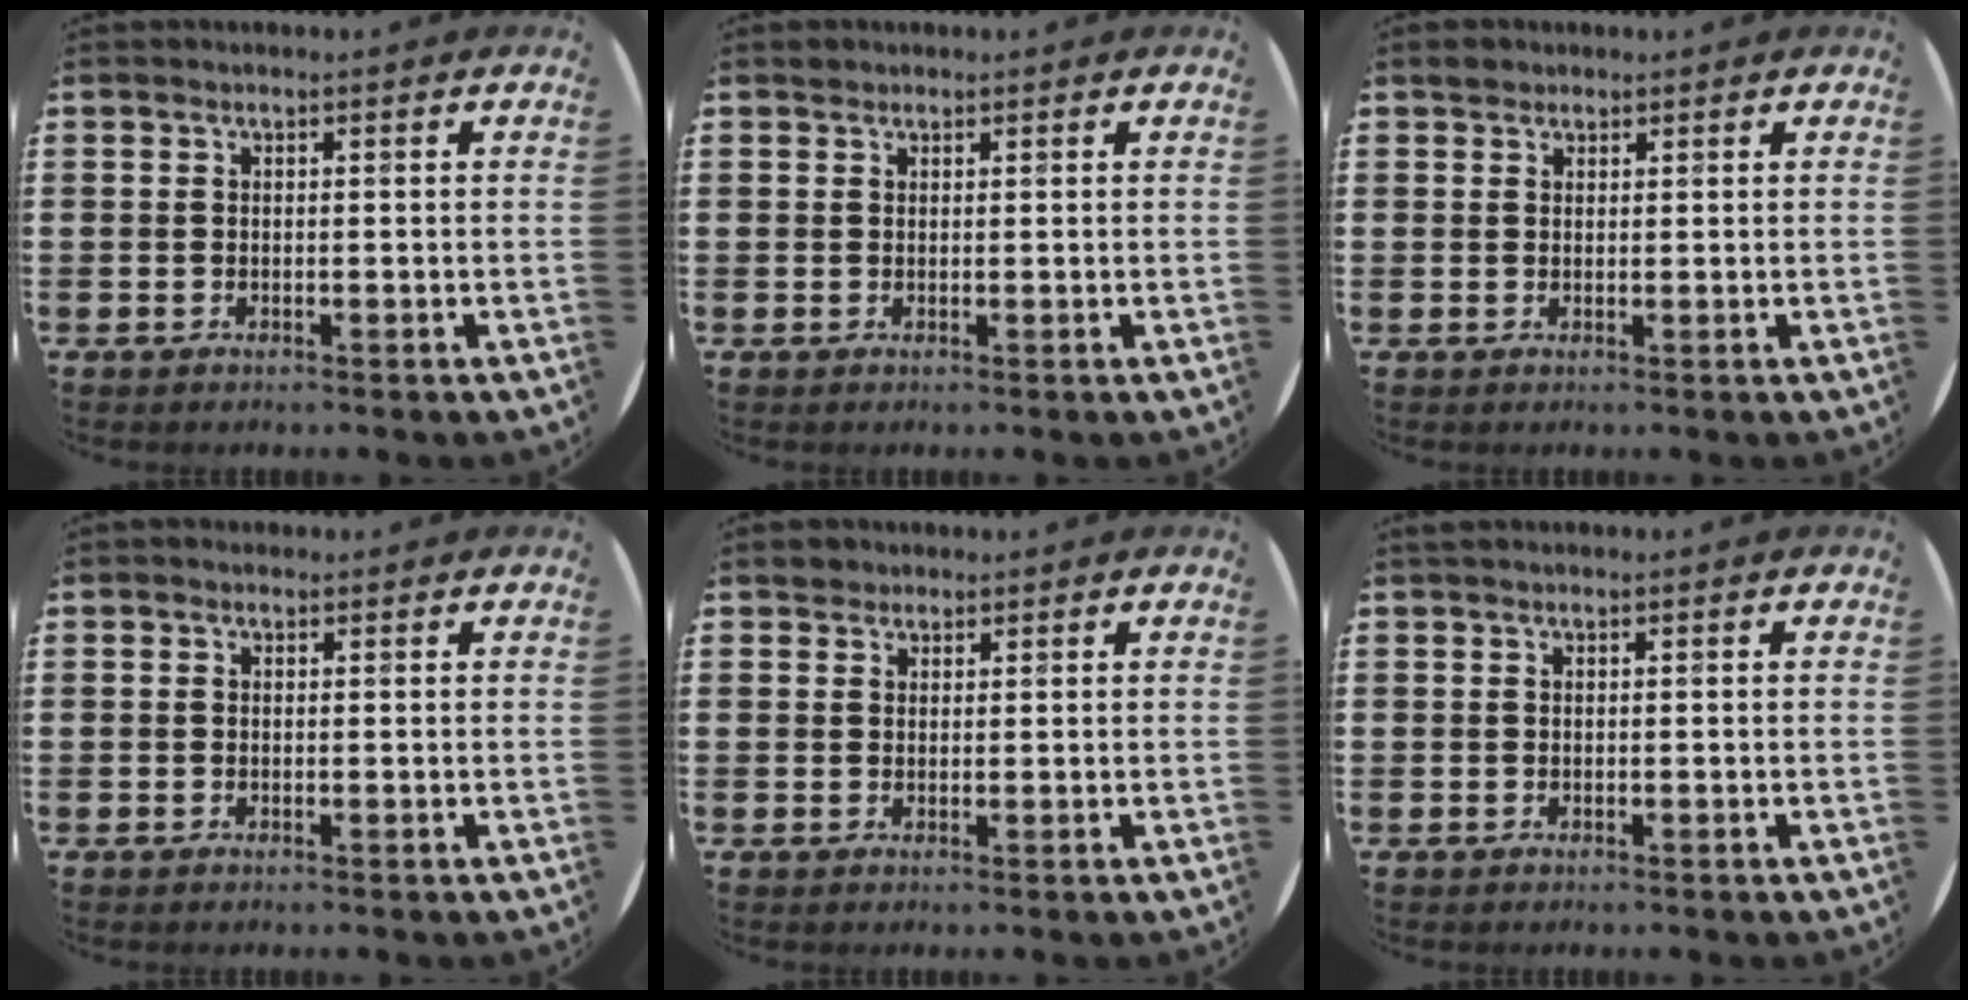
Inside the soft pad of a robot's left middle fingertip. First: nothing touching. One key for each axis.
{"total": 0.6, "fx": 0.5, "fy": 0.3, "fz": 0.0, "tx": 0.009, "ty": 0.000, "tz": 0.008}
{"total": 1.3, "fx": 1.2, "fy": 0.6, "fz": 0.0, "tx": 0.006, "ty": 0.001, "tz": 0.022}
{"total": 0.0}
{"total": 1.5, "fx": 1.3, "fy": 0.7, "fz": 0.0, "tx": 0.007, "ty": 0.001, "tz": 0.025}
{"total": 0.0}